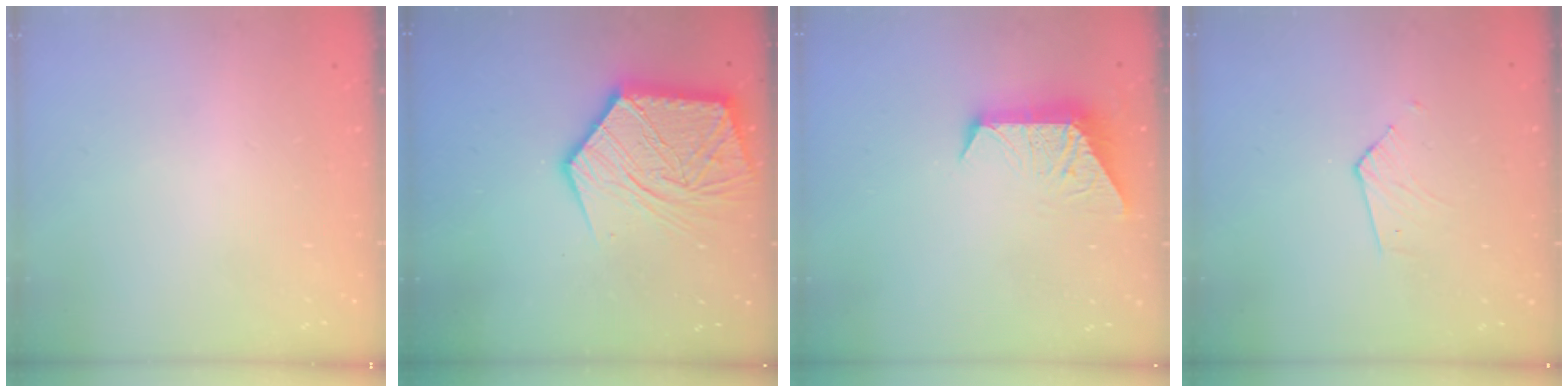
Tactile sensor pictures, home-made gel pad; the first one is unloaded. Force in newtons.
{"total": 22.6, "press": 22.5, "slide": 2.1}
{"total": 9.3, "press": 9.3, "slide": 0.6}
{"total": 3.1, "press": 3.1, "slide": 0.2}